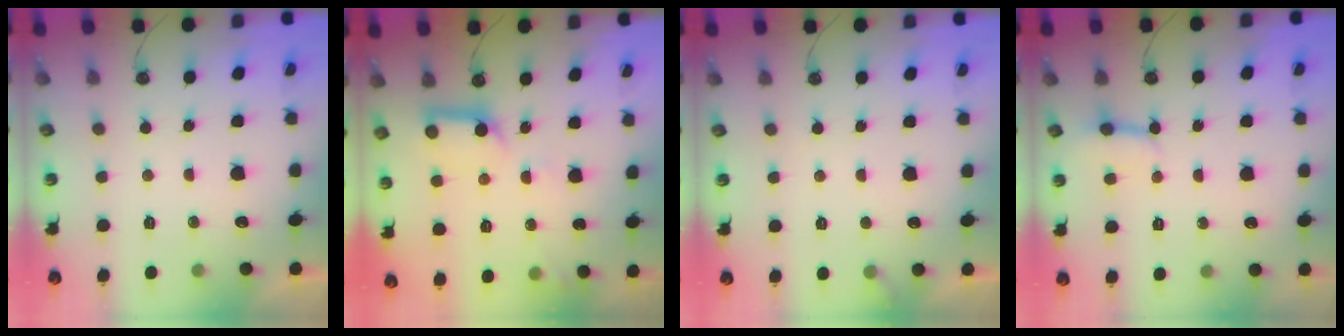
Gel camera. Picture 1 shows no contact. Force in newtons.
{"total": 10.9, "press": 10.8, "slide": 1.3}
{"total": 4.5, "press": 4.4, "slide": 0.4}
{"total": 3.3, "press": 3.3, "slide": 0.4}